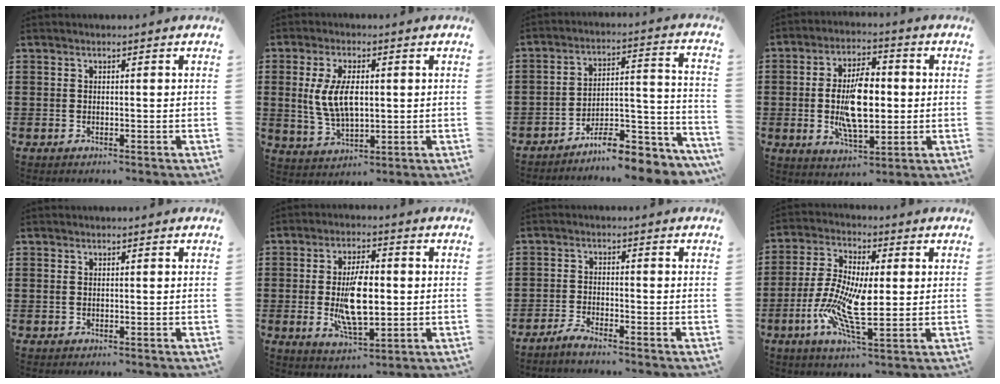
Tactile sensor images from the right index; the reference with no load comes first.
{"total": 7.5, "force": [0.7, 3.6, 6.5], "torque": [-0.140, 0.007, 0.008]}
{"total": 9.0, "force": [-8.1, 1.6, 3.5], "torque": [-0.041, 0.026, -0.151]}
{"total": 10.0, "force": [-0.5, 4.6, 8.9], "torque": [-0.179, 0.000, -0.015]}
{"total": 0.6, "force": [0.2, 0.5, 0.4], "torque": [-0.009, 0.004, 0.003]}
{"total": 9.8, "force": [-0.5, 4.1, 8.9], "torque": [-0.177, -0.006, -0.012]}
{"total": 2.3, "force": [-2.2, 0.0, 0.6], "torque": [-0.021, 0.003, -0.047]}
{"total": 10.3, "force": [-2.0, 3.7, 9.4], "torque": [-0.204, -0.009, -0.038]}